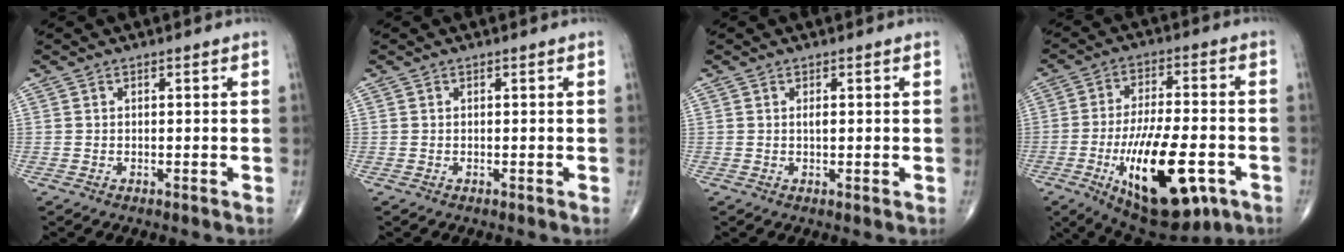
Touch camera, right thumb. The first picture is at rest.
{"total": 0.0}
{"total": 1.1, "force": [0.2, 0.3, 1.0], "torque": [-0.019, -0.001, 0.003]}
{"total": 20.8, "force": [-7.4, 8.3, 17.6], "torque": [-0.296, 0.013, -0.101]}